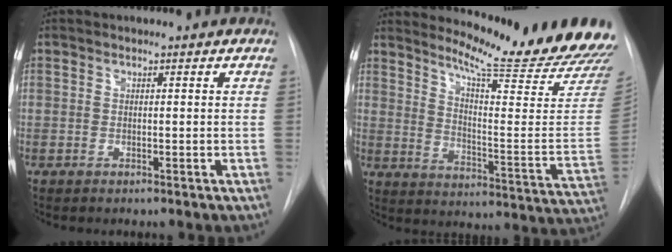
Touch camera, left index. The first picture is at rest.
{"total": 20.1, "force": [18.8, -0.7, 7.2], "torque": [-0.116, -0.136, 0.237]}